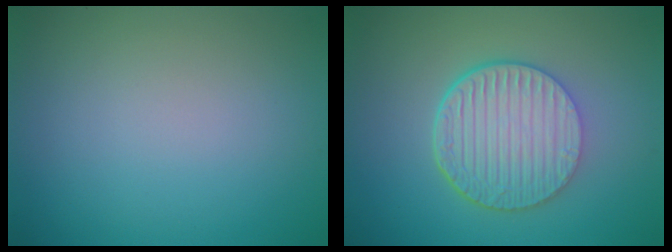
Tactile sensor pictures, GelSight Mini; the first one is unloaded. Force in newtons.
{"total": 6.8, "press": 4.7, "slide": 4.9}